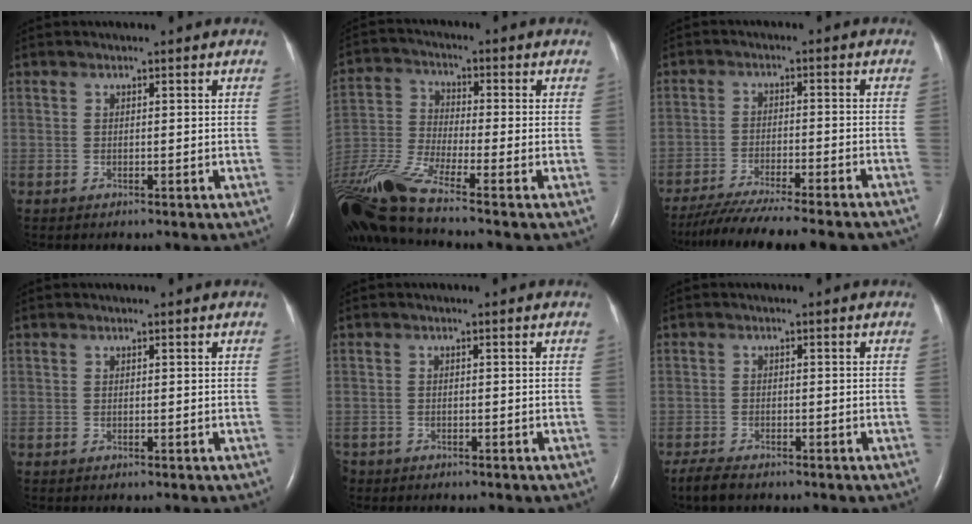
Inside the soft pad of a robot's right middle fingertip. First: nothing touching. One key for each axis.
{"total": 13.5, "fx": -10.4, "fy": -0.8, "fz": 8.5, "tx": -0.192, "ty": -0.020, "tz": -0.203}
{"total": 17.4, "fx": -15.4, "fy": 0.4, "fz": 8.0, "tx": -0.123, "ty": -0.039, "tz": -0.223}
{"total": 0.0}
{"total": 2.2, "fx": -1.9, "fy": 1.2, "fz": 0.3, "tx": -0.011, "ty": -0.001, "tz": -0.031}
{"total": 3.4, "fx": -2.8, "fy": 1.0, "fz": 1.7, "tx": -0.038, "ty": -0.009, "tz": -0.044}